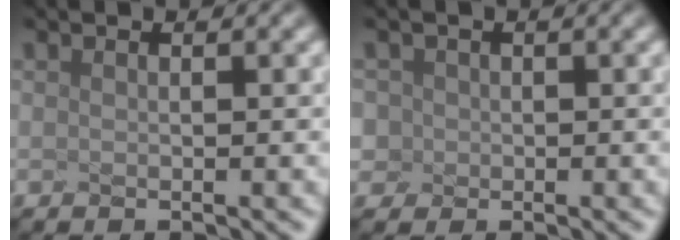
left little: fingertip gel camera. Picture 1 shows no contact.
{"total": 1.8, "force": [-1.0, -0.5, -1.4], "torque": [-0.008, -0.006, 0.022]}